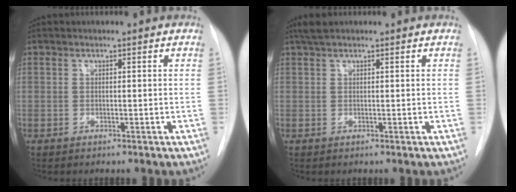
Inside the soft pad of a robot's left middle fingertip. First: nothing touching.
{"total": 2.2, "force": [1.8, 0.4, 1.3], "torque": [-0.030, 0.018, 0.035]}